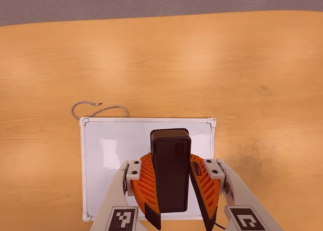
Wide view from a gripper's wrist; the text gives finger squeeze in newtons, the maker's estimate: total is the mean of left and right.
{"total": 8.6, "left": 9.1, "right": 8.2}